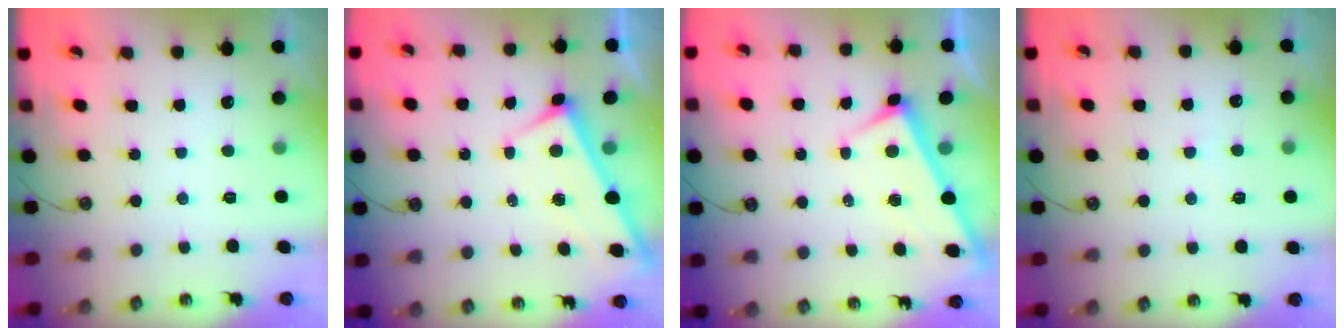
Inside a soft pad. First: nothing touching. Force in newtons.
{"total": 2.5, "press": 2.5, "slide": 0.3}
{"total": 2.9, "press": 2.9, "slide": 0.4}
{"total": 5.5, "press": 5.5, "slide": 0.3}